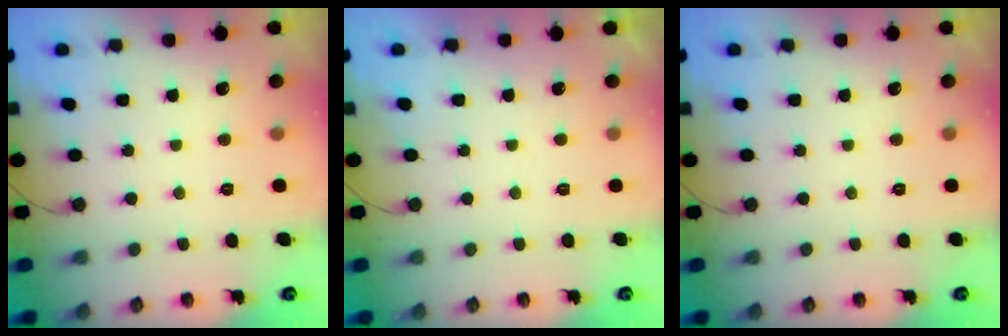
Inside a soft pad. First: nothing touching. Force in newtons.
{"total": 2.1, "press": 2.0, "slide": 0.4}
{"total": 0.0}